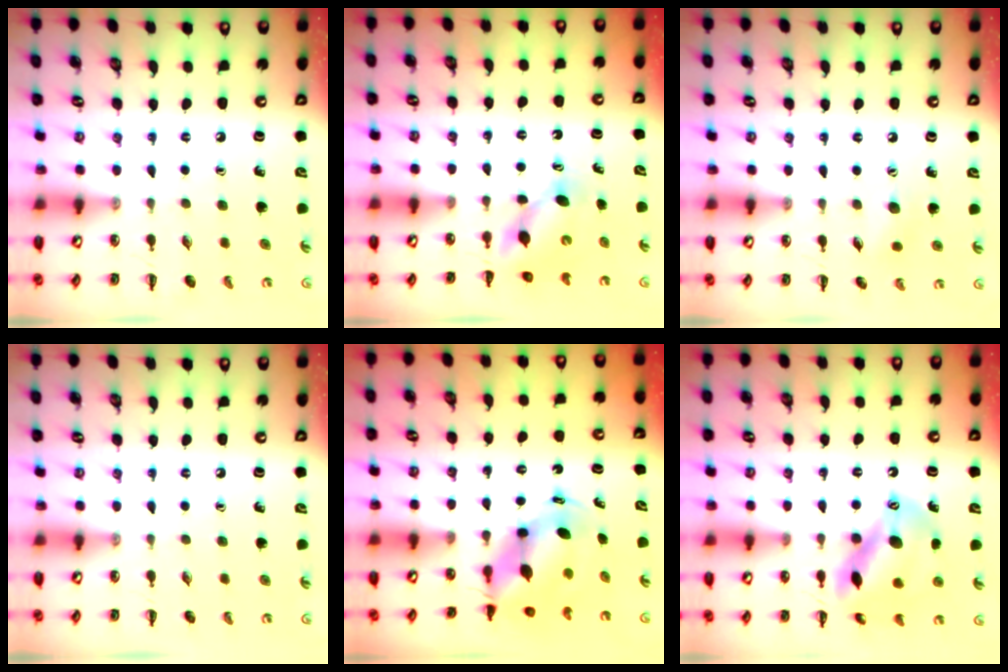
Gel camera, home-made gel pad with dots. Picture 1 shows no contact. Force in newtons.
{"total": 5.4, "press": 5.3, "slide": 1.0}
{"total": 5.4, "press": 5.3, "slide": 1.0}
{"total": 0.0}
{"total": 6.7, "press": 6.5, "slide": 1.4}
{"total": 14.1, "press": 13.6, "slide": 3.7}